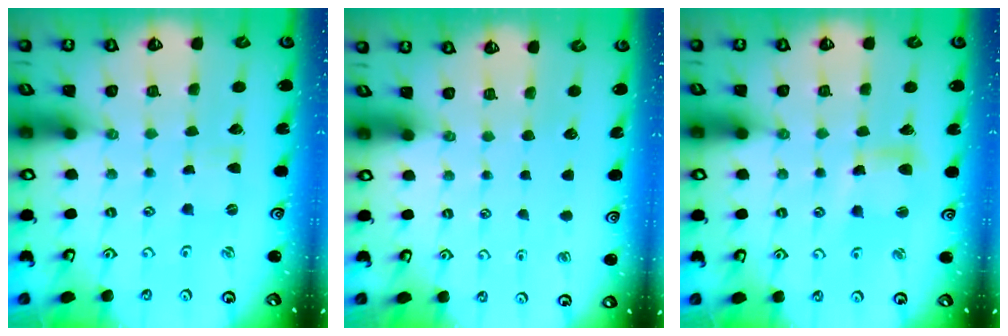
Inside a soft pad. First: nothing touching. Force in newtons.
{"total": 0.0}
{"total": 7.6, "press": 7.6, "slide": 1.1}